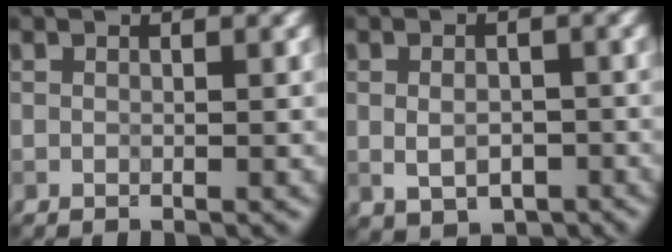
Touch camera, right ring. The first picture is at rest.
{"total": 3.7, "force": [-1.0, 2.6, 2.5], "torque": [-0.036, -0.005, -0.011]}